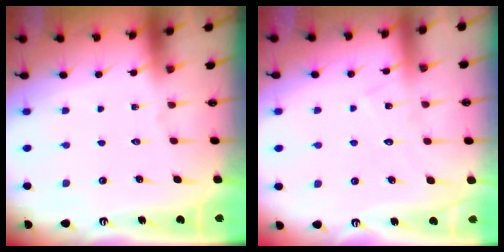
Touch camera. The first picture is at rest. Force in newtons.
{"total": 7.3, "press": 7.3, "slide": 0.2}